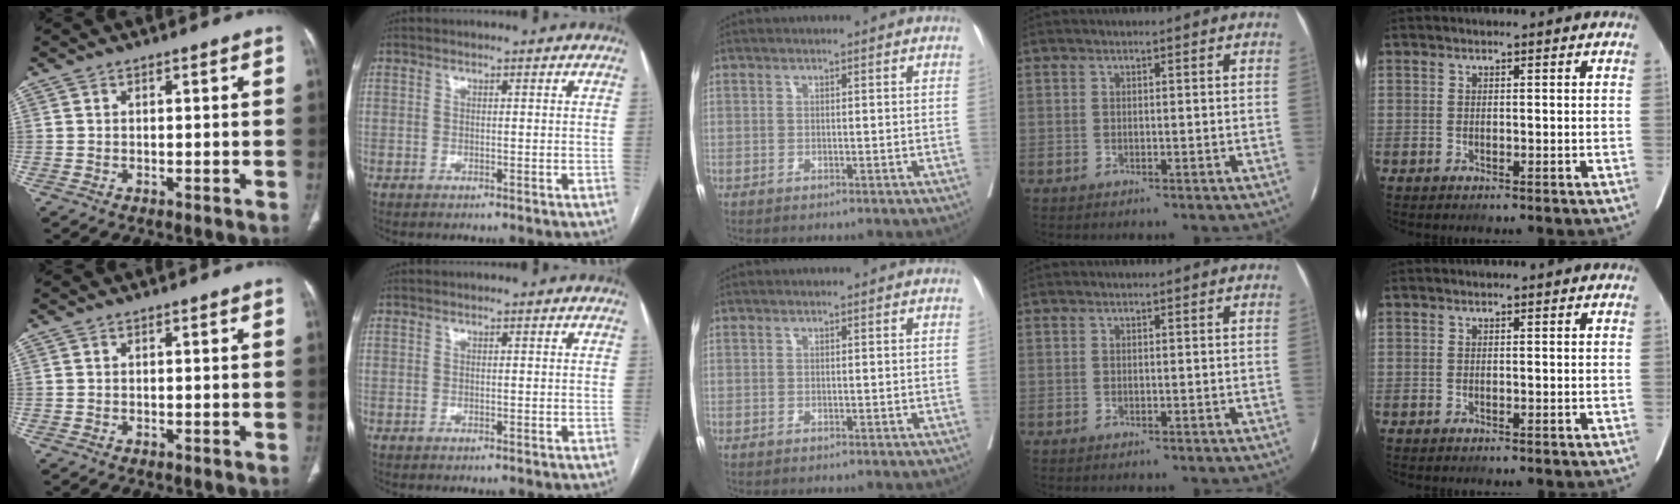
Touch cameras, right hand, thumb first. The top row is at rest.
{}